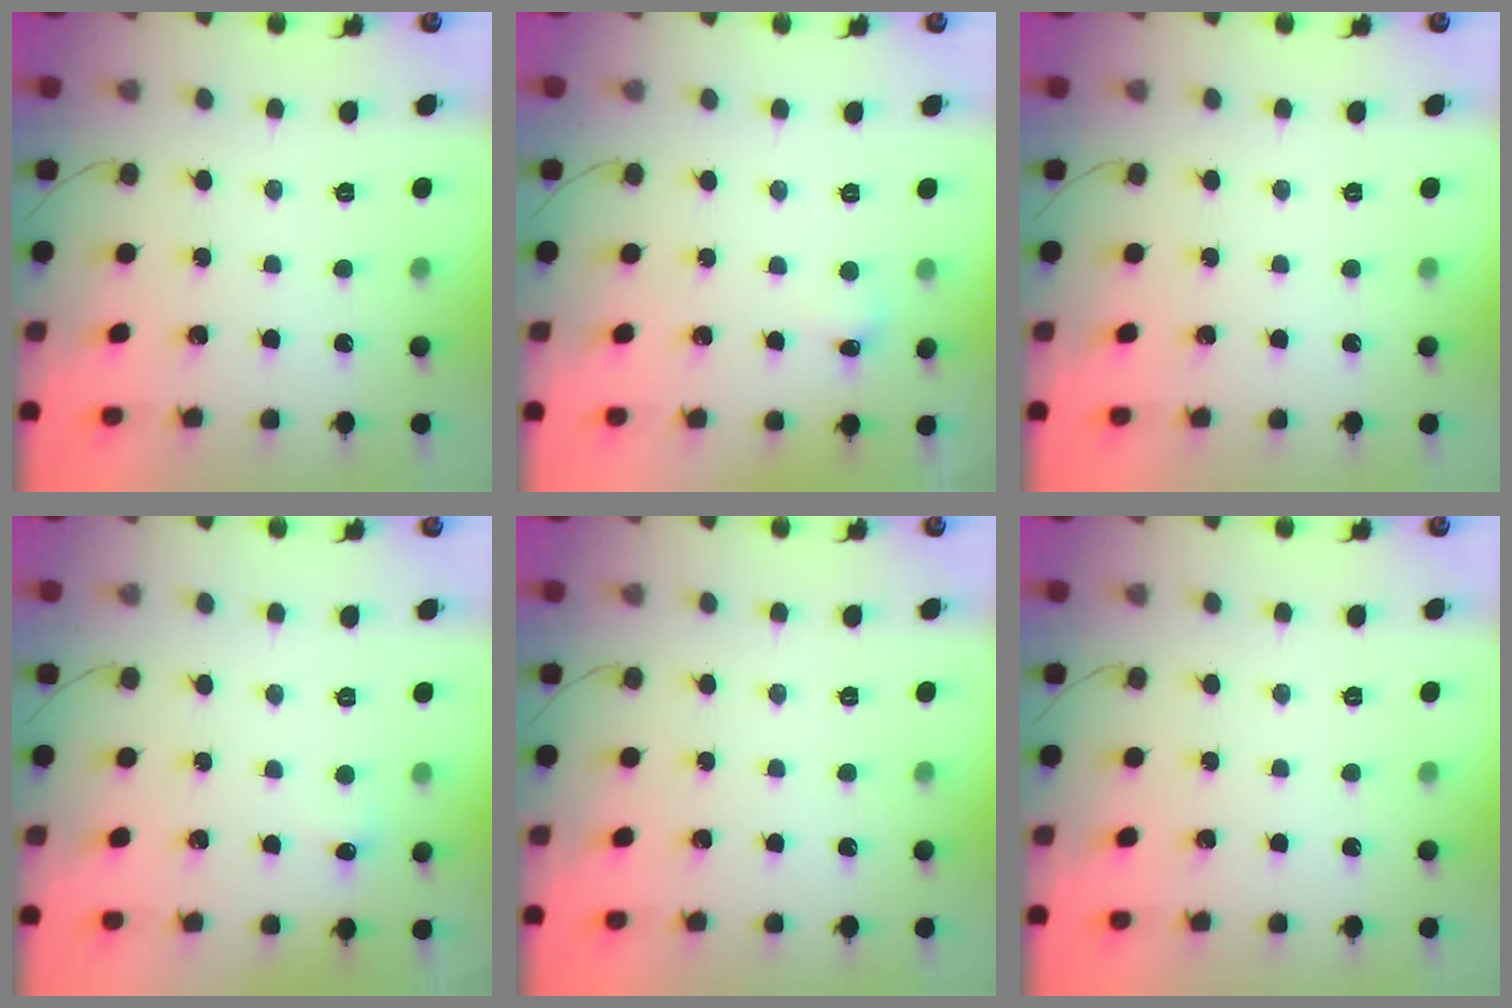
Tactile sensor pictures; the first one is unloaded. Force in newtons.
{"total": 4.3, "press": 4.0, "slide": 1.4}
{"total": 0.0}
{"total": 3.8, "press": 3.6, "slide": 1.1}
{"total": 0.0}
{"total": 0.0}